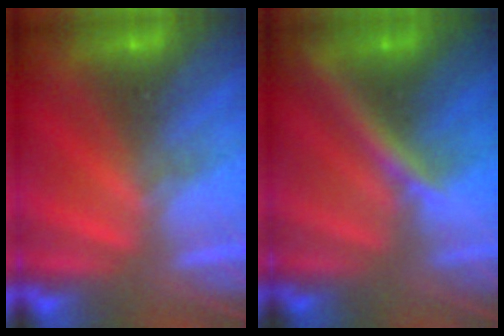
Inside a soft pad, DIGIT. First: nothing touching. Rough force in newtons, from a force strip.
{"total": 2.5}